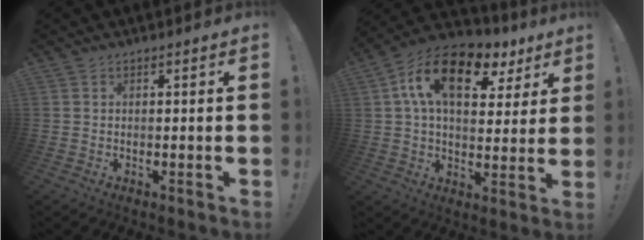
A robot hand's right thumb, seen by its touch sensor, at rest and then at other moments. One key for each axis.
{"total": 17.3, "fx": 7.3, "fy": 9.5, "fz": 12.5, "tx": -0.198, "ty": -0.024, "tz": 0.125}